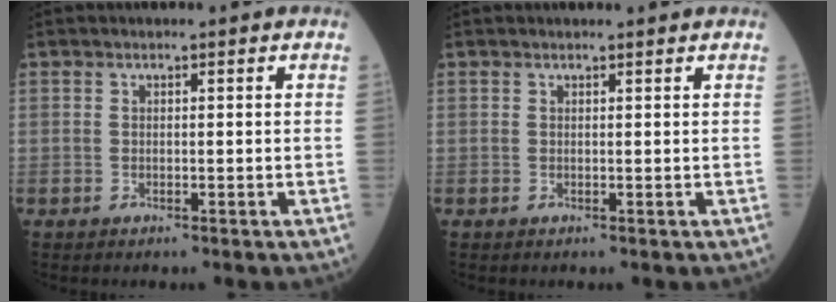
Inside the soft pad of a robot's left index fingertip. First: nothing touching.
{"total": 1.3, "force": [1.3, -0.1, 0.2], "torque": [-0.008, 0.004, 0.018]}